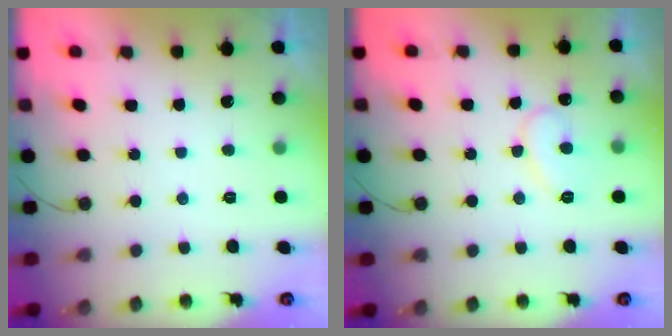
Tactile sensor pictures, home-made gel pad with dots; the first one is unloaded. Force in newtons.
{"total": 8.8, "press": 8.7, "slide": 0.6}